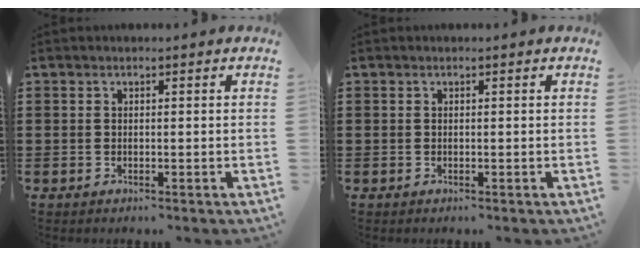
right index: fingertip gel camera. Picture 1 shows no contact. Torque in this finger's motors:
{"motor_torque": [0.14, -0.06, 0.00, 0.00]}